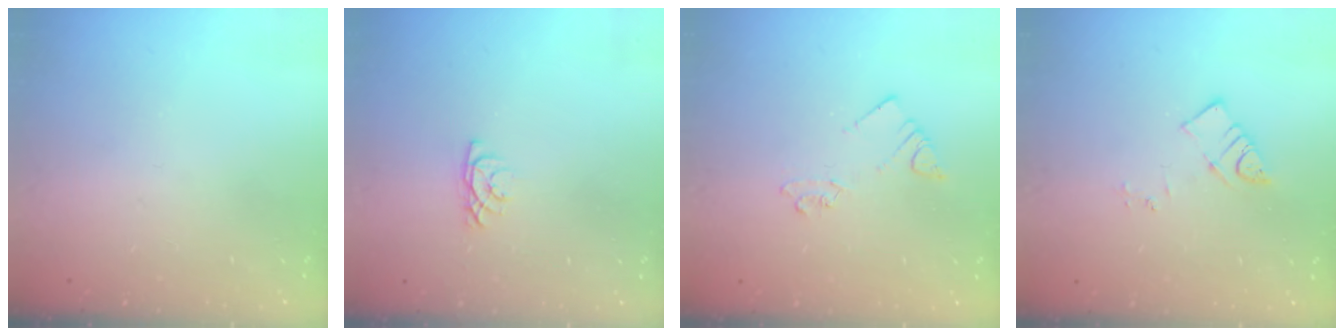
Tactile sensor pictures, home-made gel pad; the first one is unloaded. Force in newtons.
{"total": 3.7, "press": 3.7, "slide": 0.7}
{"total": 2.0, "press": 2.0, "slide": 0.2}
{"total": 4.4, "press": 4.4, "slide": 0.3}